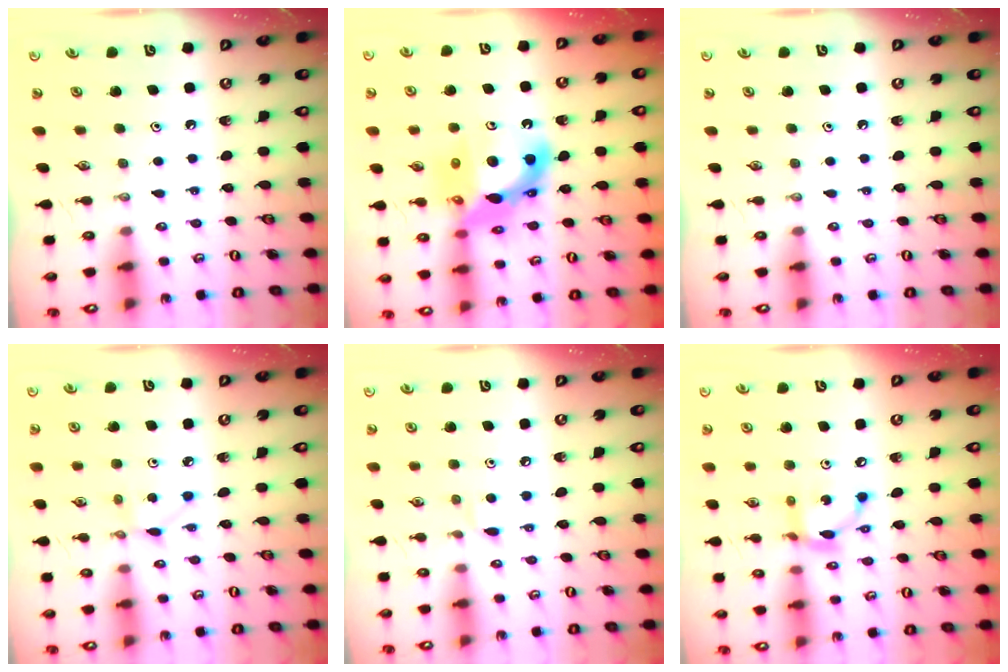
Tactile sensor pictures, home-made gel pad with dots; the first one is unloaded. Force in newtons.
{"total": 13.9, "press": 13.8, "slide": 1.5}
{"total": 0.0}
{"total": 1.9, "press": 1.9, "slide": 0.2}
{"total": 4.6, "press": 4.5, "slide": 0.6}
{"total": 9.6, "press": 9.6, "slide": 0.4}